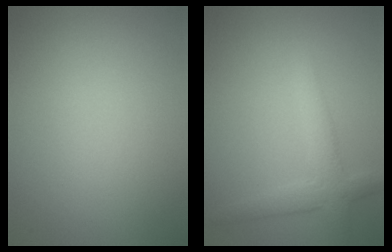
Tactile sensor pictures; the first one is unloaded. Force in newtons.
{"total": 3.3, "press": 3.3, "slide": 0.2}